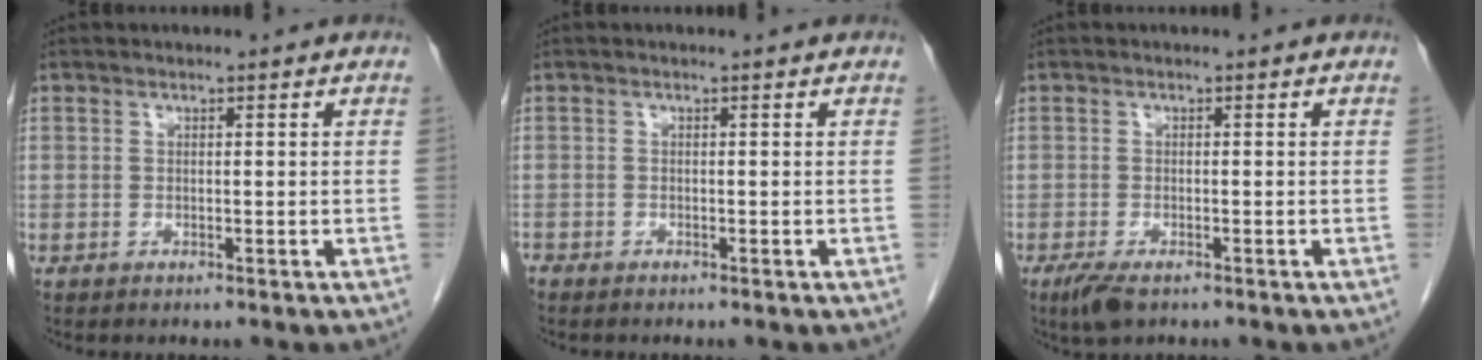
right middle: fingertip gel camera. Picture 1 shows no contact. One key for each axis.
{"total": 0.6, "fx": -0.5, "fy": 0.1, "fz": 0.3, "tx": 0.005, "ty": 0.002, "tz": -0.009}
{"total": 3.4, "fx": -2.2, "fy": 1.1, "fz": 2.4, "tx": -0.052, "ty": -0.008, "tz": -0.037}